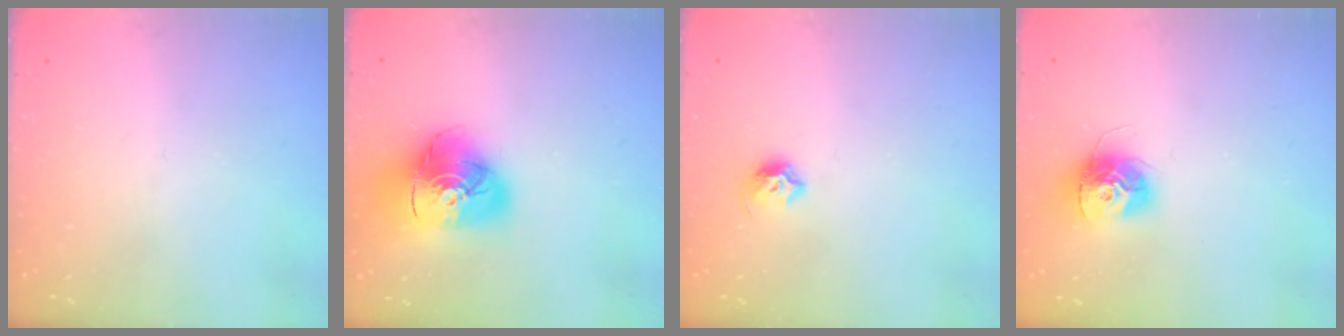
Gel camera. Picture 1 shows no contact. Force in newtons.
{"total": 17.8, "press": 17.7, "slide": 1.9}
{"total": 6.2, "press": 6.1, "slide": 0.9}
{"total": 12.0, "press": 11.9, "slide": 1.0}